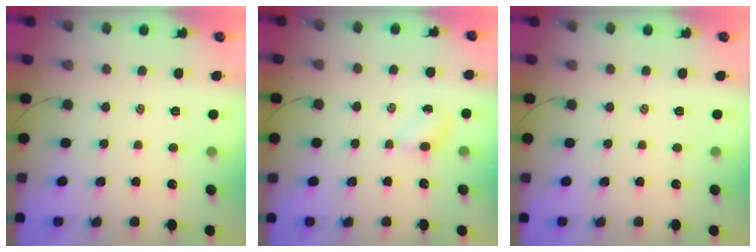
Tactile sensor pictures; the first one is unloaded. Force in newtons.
{"total": 3.7, "press": 3.6, "slide": 1.2}
{"total": 0.0}